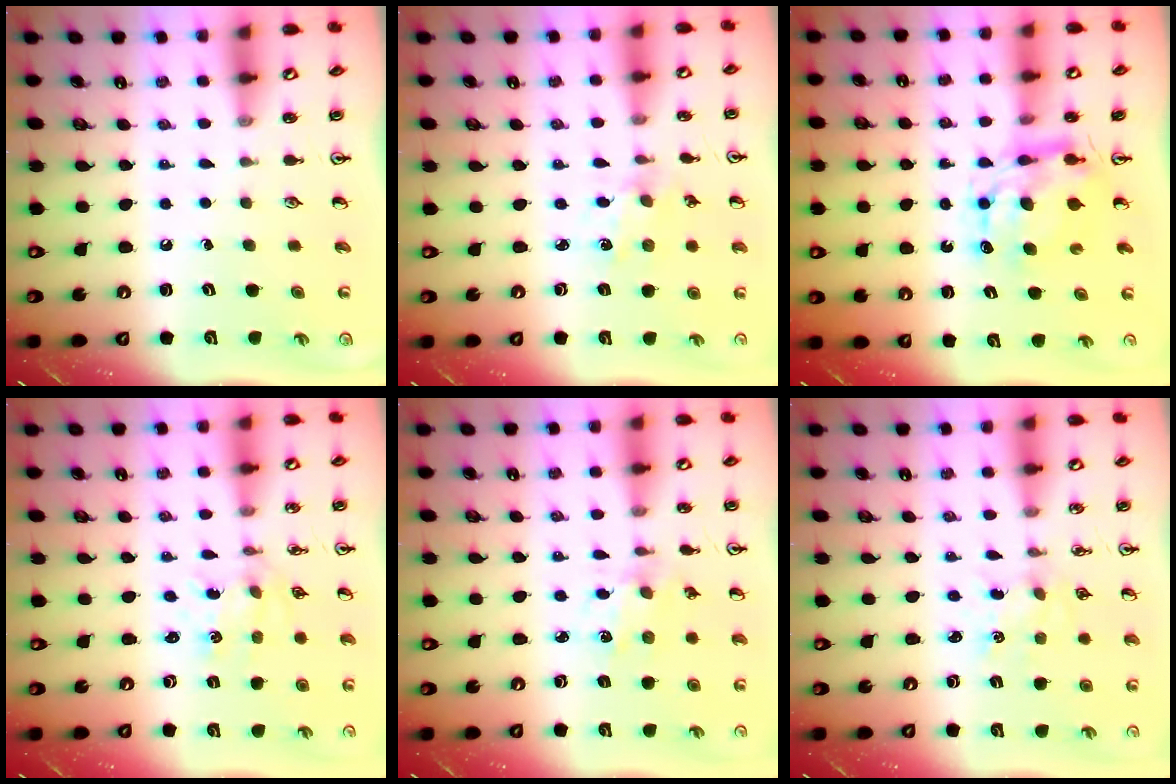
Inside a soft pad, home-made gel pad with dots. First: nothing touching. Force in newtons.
{"total": 1.1, "press": 1.1, "slide": 0.2}
{"total": 7.2, "press": 7.2, "slide": 0.8}
{"total": 0.9, "press": 0.8, "slide": 0.2}
{"total": 1.6, "press": 1.6, "slide": 0.2}
{"total": 2.2, "press": 2.2, "slide": 0.3}